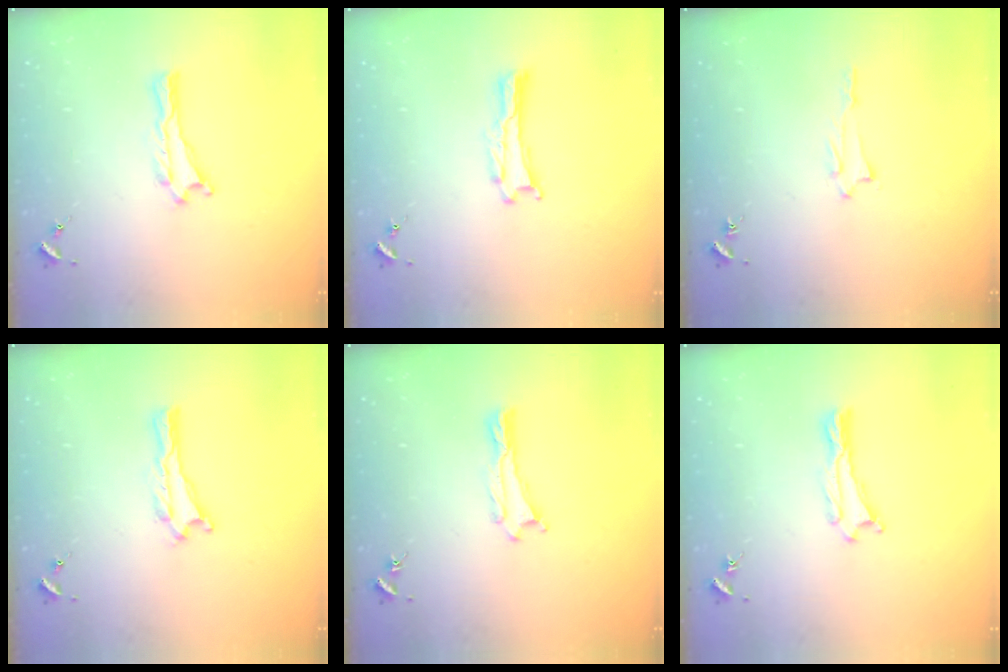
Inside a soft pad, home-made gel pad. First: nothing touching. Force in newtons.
{"total": 0.0}
{"total": 1.2, "press": 1.2, "slide": 0.1}
{"total": 0.0}
{"total": 0.0}
{"total": 0.0}